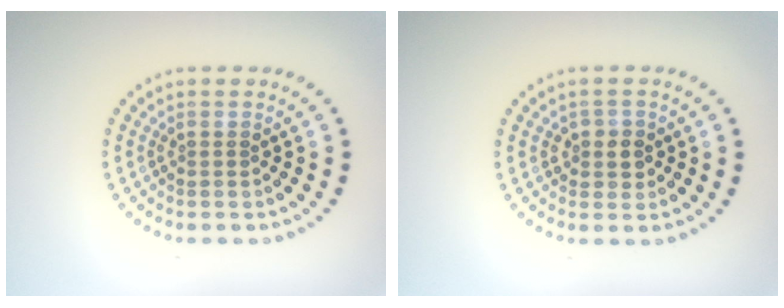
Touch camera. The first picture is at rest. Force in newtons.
{"total": 1.8, "press": 1.6, "slide": 0.7}